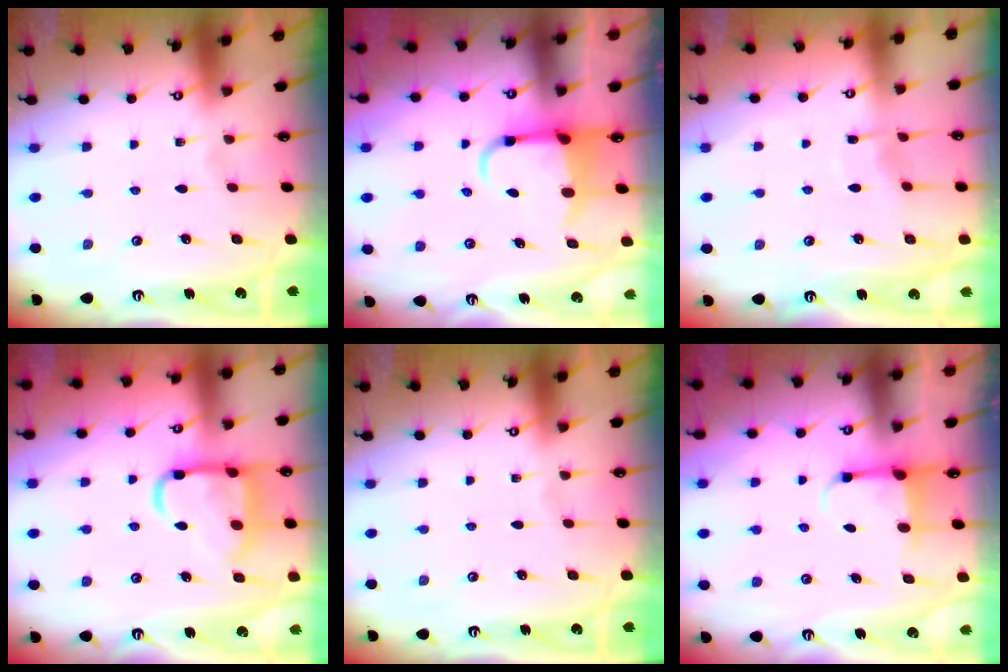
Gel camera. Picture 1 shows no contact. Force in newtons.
{"total": 4.8, "press": 4.7, "slide": 1.2}
{"total": 4.2, "press": 4.2, "slide": 0.5}
{"total": 14.1, "press": 14.0, "slide": 1.6}
{"total": 0.0}
{"total": 3.8, "press": 3.7, "slide": 1.0}